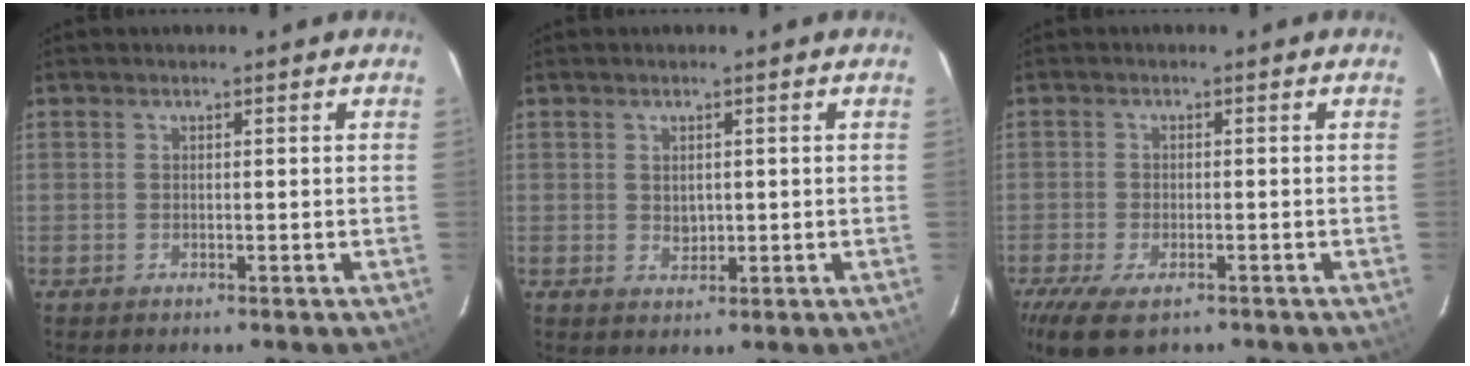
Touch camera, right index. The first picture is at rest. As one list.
[{"total": 2.1, "force": [0.3, 1.7, 1.2], "torque": [-0.017, 0.001, 0.008]}, {"total": 8.1, "force": [-5.3, 3.5, 5.1], "torque": [-0.124, -0.031, -0.093]}]